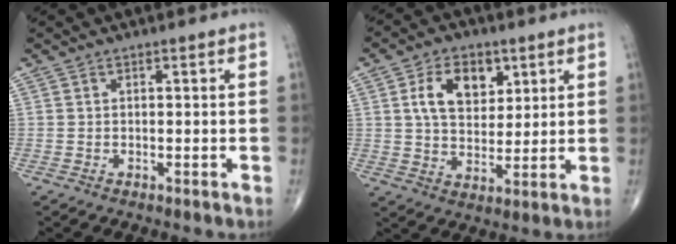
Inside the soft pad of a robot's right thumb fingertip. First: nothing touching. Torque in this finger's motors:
{"motor_torque": [0.97, 1.26, 0.87, 0.41, 0.09]}